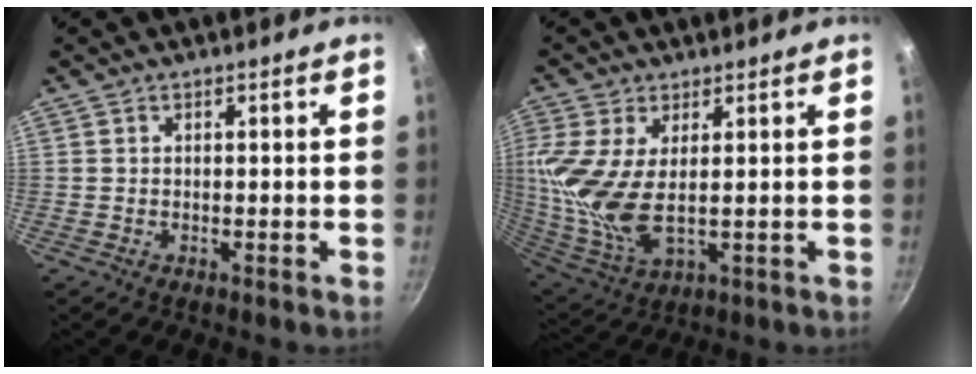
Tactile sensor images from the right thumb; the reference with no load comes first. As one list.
[{"total": 13.6, "force": [2.6, 6.5, 11.7], "torque": [-0.253, -0.014, 0.058]}]